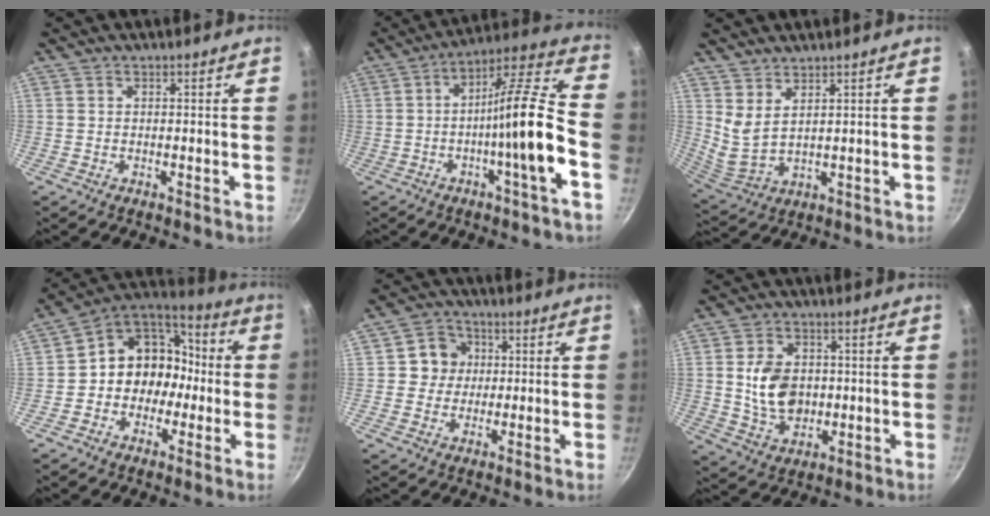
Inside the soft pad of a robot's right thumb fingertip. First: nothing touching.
{"total": 17.6, "force": [-4.0, 1.7, 17.0], "torque": [-0.249, 0.046, -0.071]}
{"total": 5.6, "force": [3.7, 1.7, 3.8], "torque": [-0.068, -0.045, 0.079]}
{"total": 13.9, "force": [-2.0, 11.9, 6.9], "torque": [-0.049, 0.059, -0.044]}
{"total": 6.4, "force": [1.0, 6.1, 1.9], "torque": [0.011, 0.008, 0.006]}
{"total": 10.3, "force": [0.4, 7.6, 7.0], "torque": [-0.101, -0.005, 0.013]}